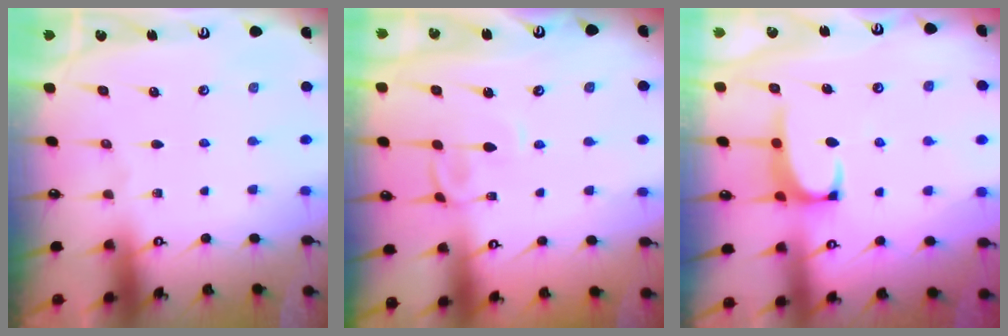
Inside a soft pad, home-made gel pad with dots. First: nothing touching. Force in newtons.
{"total": 2.6, "press": 2.5, "slide": 0.6}
{"total": 2.0, "press": 1.7, "slide": 1.0}